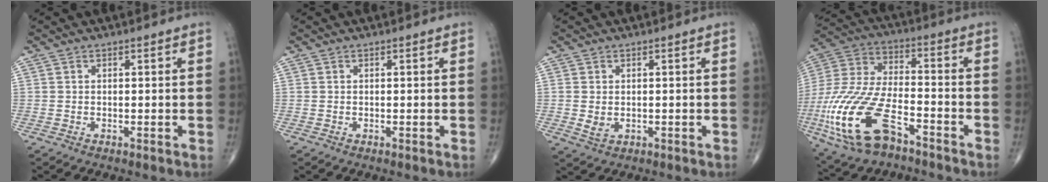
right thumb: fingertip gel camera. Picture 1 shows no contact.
{"total": 0.0}
{"total": 2.3, "force": [-0.1, 1.7, 1.5], "torque": [-0.023, -0.004, 0.004]}
{"total": 22.0, "force": [-9.9, 10.5, 16.7], "torque": [-0.387, 0.027, -0.178]}